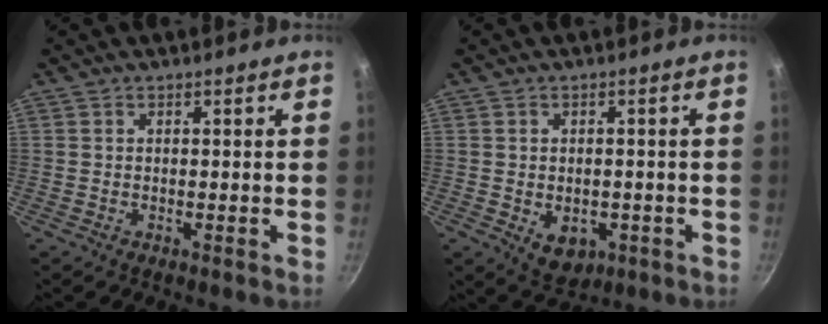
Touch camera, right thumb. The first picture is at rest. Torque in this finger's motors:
{"motor_torque": [-0.30, 0.41, 0.06, -0.04, 0.11]}